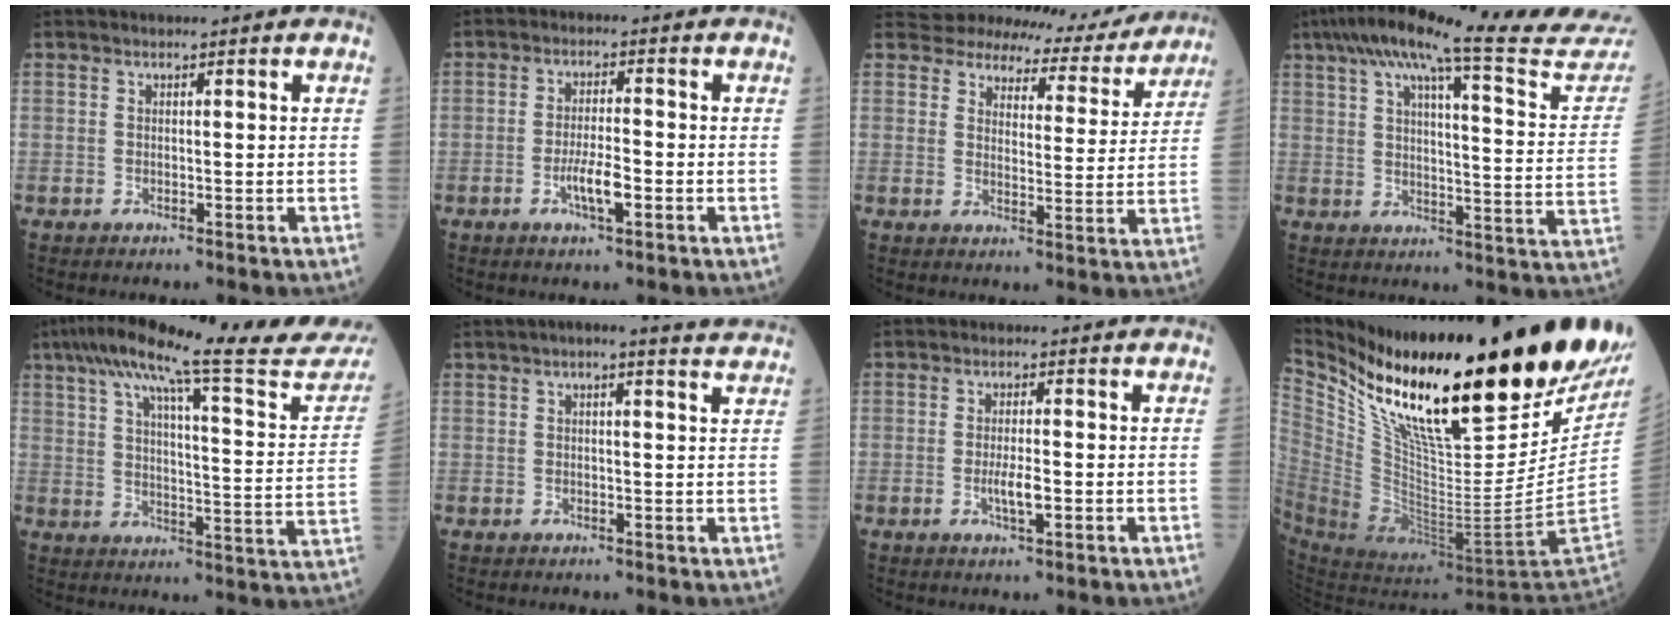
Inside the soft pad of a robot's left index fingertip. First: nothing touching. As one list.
[{"total": 4.4, "force": [-1.9, 0.7, 3.9], "torque": [-0.078, -0.004, -0.036]}, {"total": 10.7, "force": [10.4, 2.8, 0.3], "torque": [0.008, -0.016, 0.117]}, {"total": 26.4, "force": [23.7, -0.1, 11.8], "torque": [-0.181, -0.059, 0.294]}, {"total": 27.4, "force": [23.8, 0.6, 13.7], "torque": [-0.212, -0.042, 0.306]}, {"total": 6.7, "force": [5.5, 0.7, 3.6], "torque": [-0.053, 0.021, 0.054]}, {"total": 3.1, "force": [-0.9, 0.6, 2.9], "torque": [-0.061, -0.006, -0.016]}, {"total": 30.6, "force": [22.8, 3.1, 20.2], "torque": [-0.340, -0.070, 0.361]}]